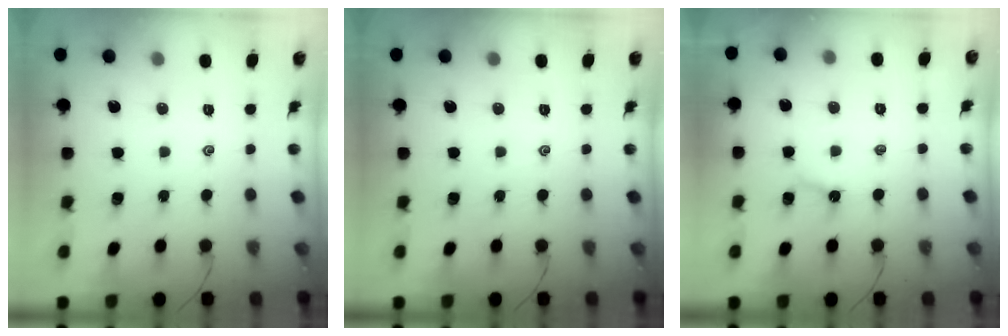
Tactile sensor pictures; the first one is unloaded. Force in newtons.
{"total": 0.0}
{"total": 3.0, "press": 3.0, "slide": 0.3}